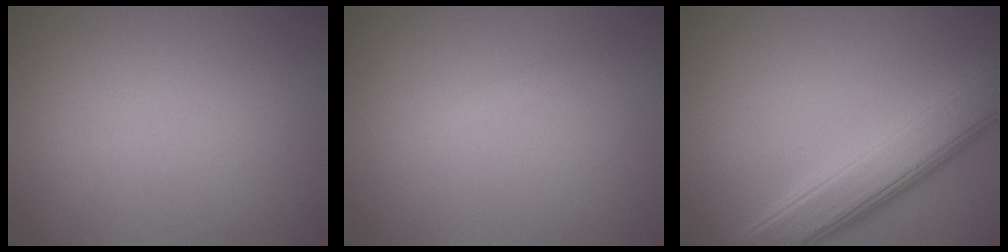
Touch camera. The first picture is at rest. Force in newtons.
{"total": 0.6, "press": 0.6, "slide": 0.0}
{"total": 6.9, "press": 6.9, "slide": 0.1}